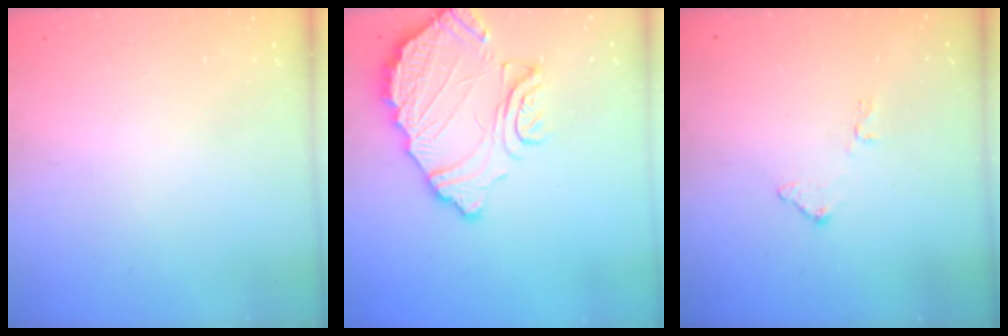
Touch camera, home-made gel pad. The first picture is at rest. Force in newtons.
{"total": 13.6, "press": 13.6, "slide": 1.2}
{"total": 8.1, "press": 8.1, "slide": 0.4}